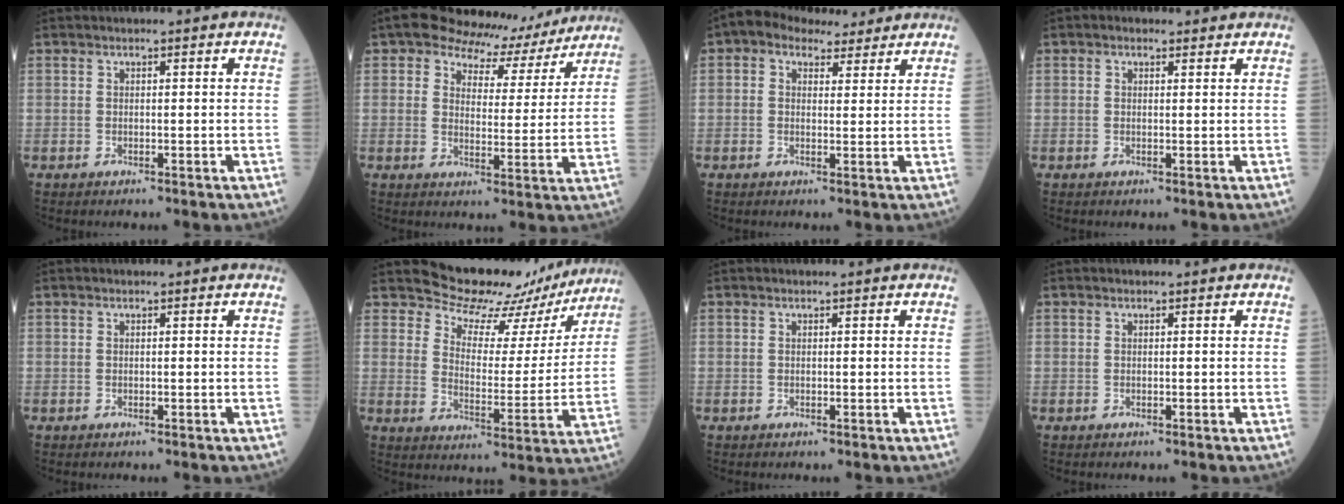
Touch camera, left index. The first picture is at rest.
{"total": 9.3, "force": [8.2, 3.9, 1.7], "torque": [-0.022, 0.004, 0.100]}
{"total": 6.5, "force": [4.7, 3.7, 2.5], "torque": [-0.039, 0.030, 0.071]}
{"total": 1.0, "force": [0.6, 0.8, 0.4], "torque": [-0.010, 0.007, 0.004]}
{"total": 0.0}
{"total": 14.7, "force": [13.6, 5.2, 2.5], "torque": [-0.023, -0.025, 0.163]}
{"total": 0.0}
{"total": 0.0}